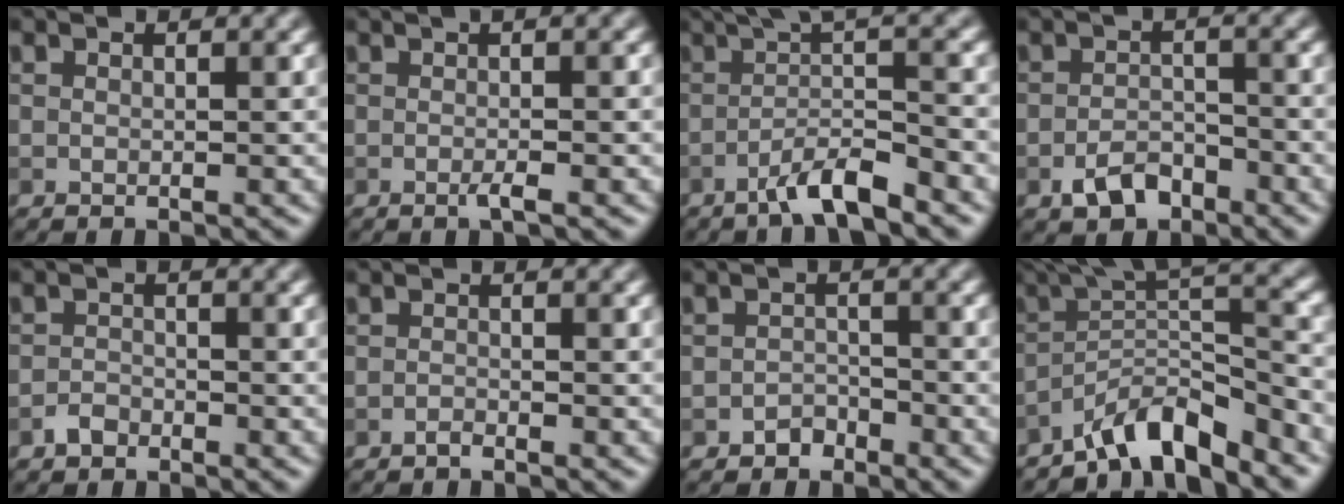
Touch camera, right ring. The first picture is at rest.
{"total": 2.6, "force": [-0.2, 0.5, 2.5], "torque": [-0.037, -0.002, -0.009]}
{"total": 5.6, "force": [-2.2, 1.0, 5.1], "torque": [-0.074, 0.007, -0.049]}
{"total": 3.2, "force": [-2.1, 1.6, 1.8], "torque": [-0.028, 0.005, -0.039]}
{"total": 1.3, "force": [-1.1, 0.7, 0.3], "torque": [-0.003, 0.002, -0.022]}
{"total": 0.7, "force": [-0.7, 0.0, 0.2], "torque": [-0.001, 0.002, -0.015]}
{"total": 1.6, "force": [-1.3, 0.9, 0.3], "torque": [-0.001, 0.007, -0.024]}
{"total": 6.8, "force": [-4.9, 1.2, 4.5], "torque": [-0.065, 0.011, -0.094]}